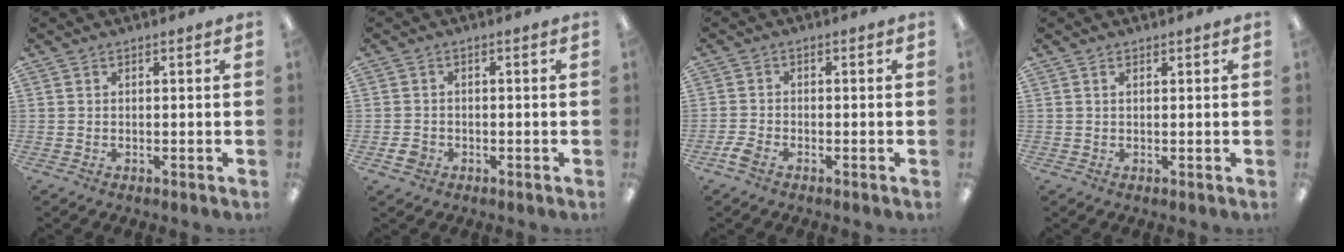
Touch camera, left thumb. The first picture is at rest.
{"total": 2.8, "force": [-1.2, 2.4, 0.9], "torque": [-0.013, 0.005, -0.022]}
{"total": 2.6, "force": [-1.7, 1.2, 1.4], "torque": [-0.036, 0.002, -0.035]}
{"total": 0.6, "force": [0.4, 0.3, 0.2], "torque": [-0.005, 0.002, 0.008]}